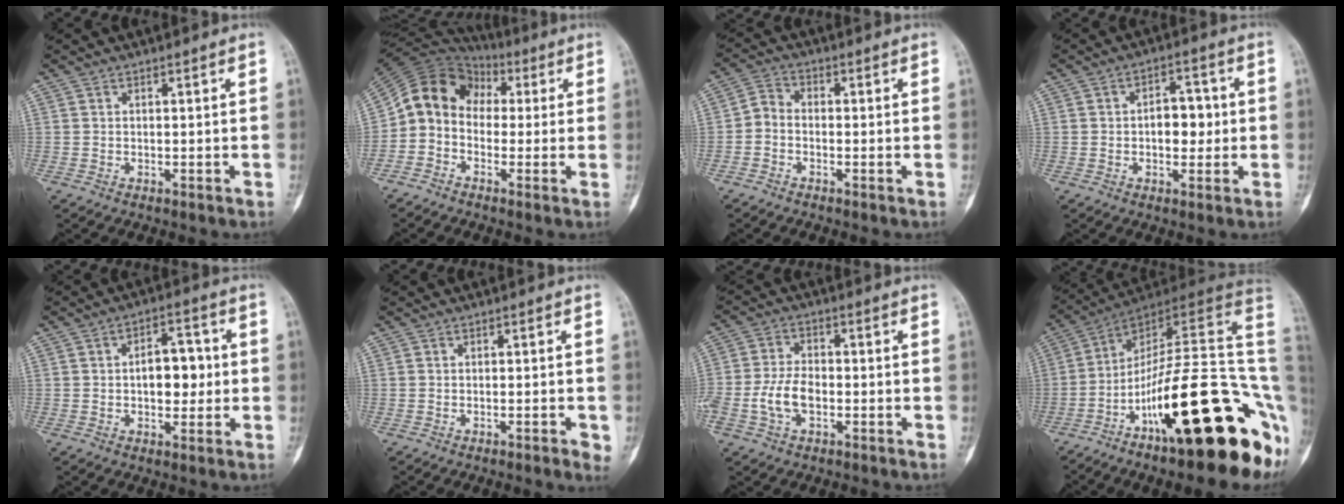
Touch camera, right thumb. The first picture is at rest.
{"total": 11.6, "force": [-0.1, 9.8, 6.2], "torque": [-0.095, 0.055, -0.017]}
{"total": 3.9, "force": [-1.4, 3.0, 2.0], "torque": [-0.026, 0.016, -0.041]}
{"total": 6.7, "force": [-0.1, 4.4, 5.1], "torque": [-0.041, 0.018, -0.004]}
{"total": 8.5, "force": [0.0, 5.2, 6.7], "torque": [-0.061, 0.020, -0.003]}
{"total": 2.7, "force": [-1.1, 0.9, 2.3], "torque": [-0.026, 0.001, -0.013]}
{"total": 4.8, "force": [-1.7, 2.9, 3.4], "torque": [-0.070, 0.015, -0.035]}
{"total": 27.4, "force": [-9.0, 6.5, 25.0], "torque": [-0.285, 0.076, -0.139]}